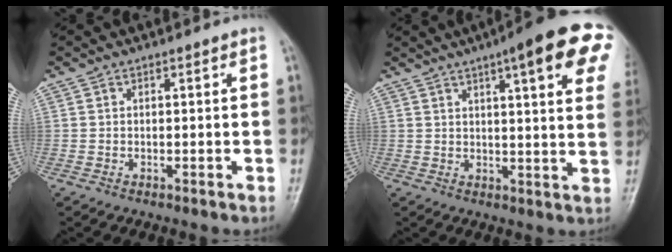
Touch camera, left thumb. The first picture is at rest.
{"total": 18.1, "force": [8.8, 3.7, 15.4], "torque": [-0.187, -0.011, 0.102]}